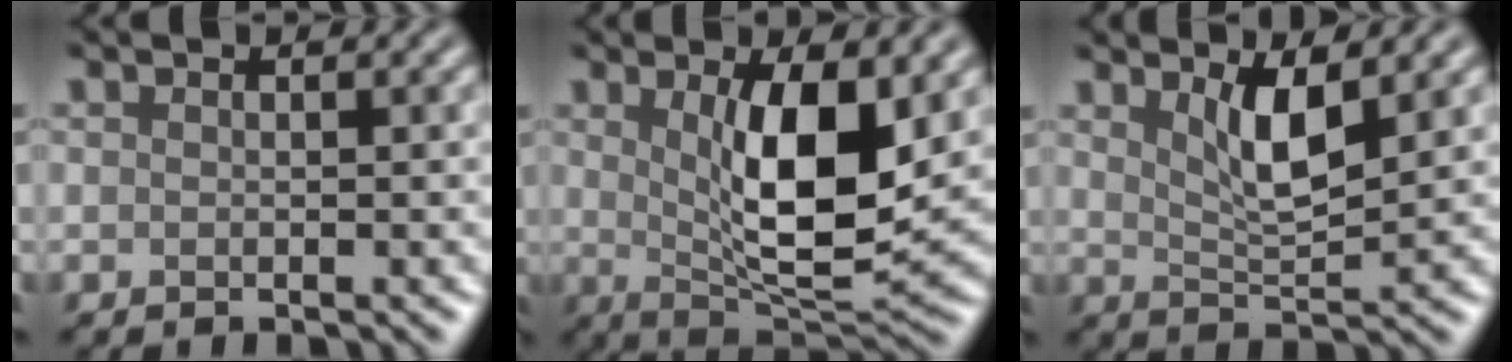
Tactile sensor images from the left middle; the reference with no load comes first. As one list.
[{"total": 8.2, "force": [1.7, 2.7, 7.6], "torque": [-0.129, -0.017, 0.032]}, {"total": 3.8, "force": [1.9, 1.0, 3.2], "torque": [-0.063, -0.008, 0.036]}]